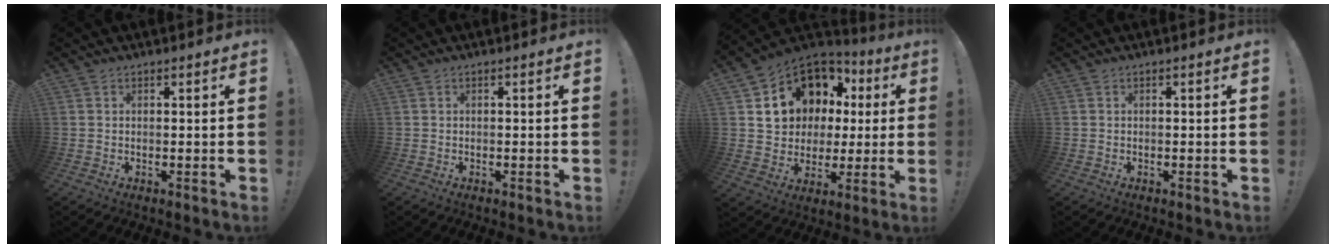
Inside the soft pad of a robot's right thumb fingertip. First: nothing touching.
{"total": 0.0}
{"total": 15.5, "force": [5.9, 12.8, 6.6], "torque": [-0.097, -0.030, 0.137]}
{"total": 0.0}